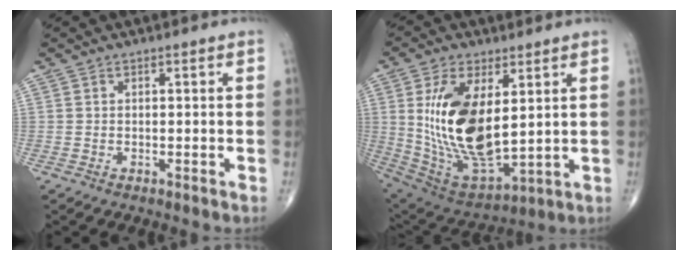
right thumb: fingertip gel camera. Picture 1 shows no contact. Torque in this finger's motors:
{"motor_torque": [0.86, 4.15, 2.29, 0.48, 0.26]}